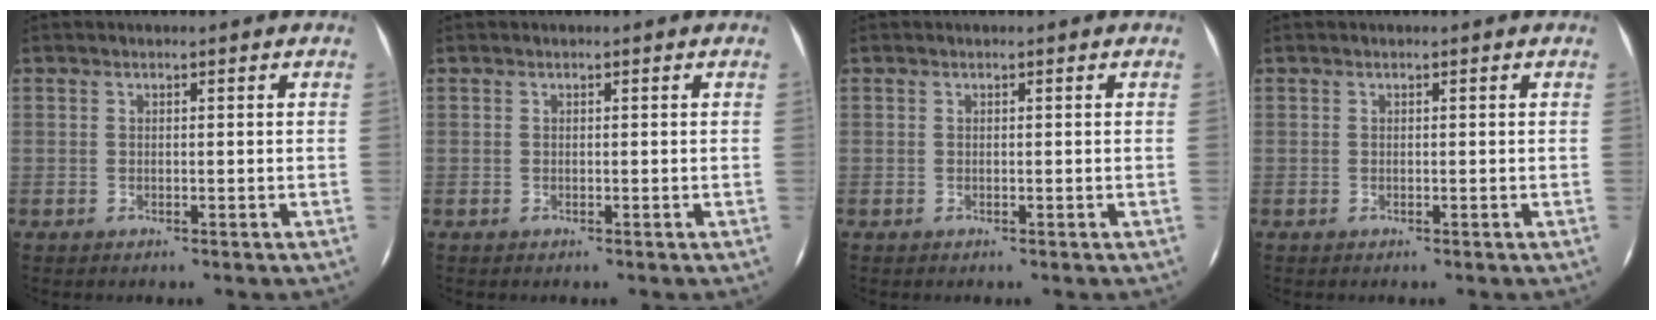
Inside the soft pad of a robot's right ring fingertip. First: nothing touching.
{"total": 0.0}
{"total": 0.0}
{"total": 0.0}